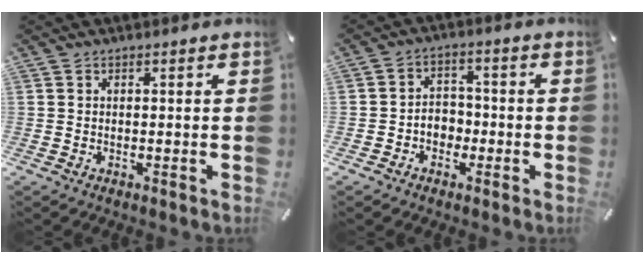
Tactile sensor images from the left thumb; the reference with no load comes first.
{"total": 4.8, "force": [-2.0, 4.1, 1.4], "torque": [-0.027, 0.018, -0.037]}